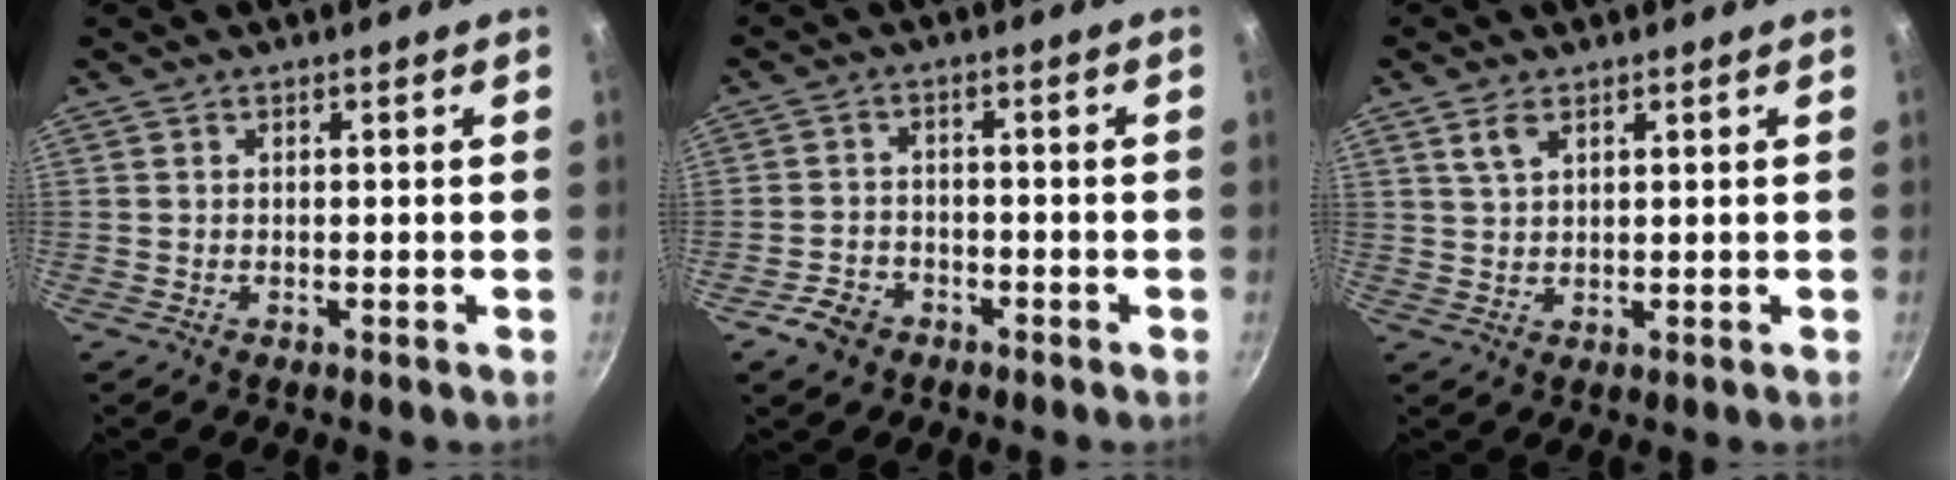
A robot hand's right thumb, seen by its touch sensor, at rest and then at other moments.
{"total": 5.2, "force": [-3.2, 3.6, 2.0], "torque": [-0.032, 0.029, -0.054]}
{"total": 3.3, "force": [1.9, 1.7, 2.1], "torque": [-0.036, -0.005, 0.040]}